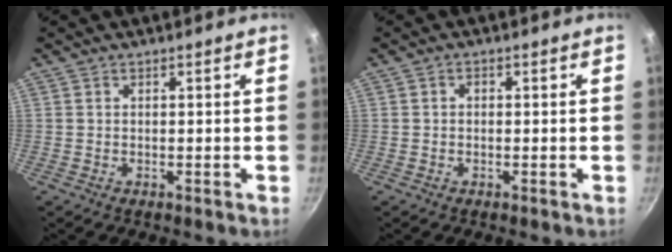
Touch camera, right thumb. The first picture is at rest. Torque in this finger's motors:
{"motor_torque": [-0.18, -0.09, -0.08, 0.13, 0.05]}